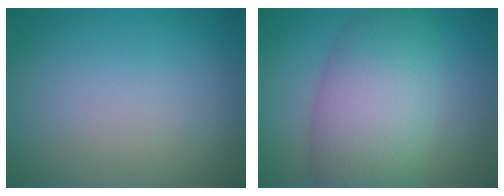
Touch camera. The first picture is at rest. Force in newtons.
{"total": 8.6, "press": 8.6, "slide": 0.3}